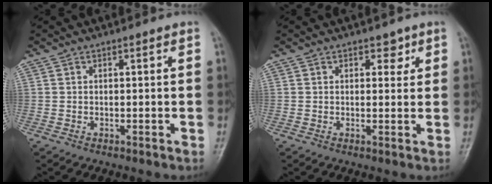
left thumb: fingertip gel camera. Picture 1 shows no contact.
{"total": 2.4, "force": [1.4, 1.5, 1.2], "torque": [0.003, -0.006, 0.016]}